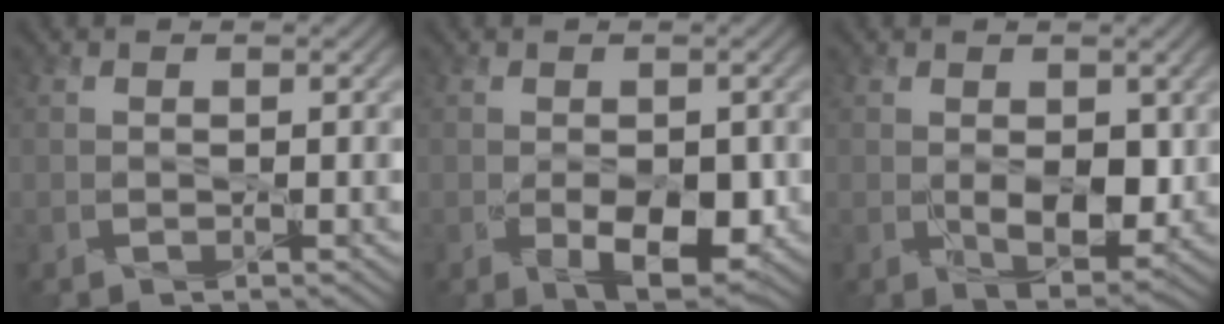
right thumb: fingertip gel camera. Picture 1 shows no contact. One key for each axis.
{"total": 5.3, "fx": -1.4, "fy": 2.9, "fz": 4.2, "tx": -0.075, "ty": -0.019, "tz": -0.012}
{"total": 4.7, "fx": 0.2, "fy": 2.9, "fz": 3.7, "tx": -0.071, "ty": -0.018, "tz": 0.012}